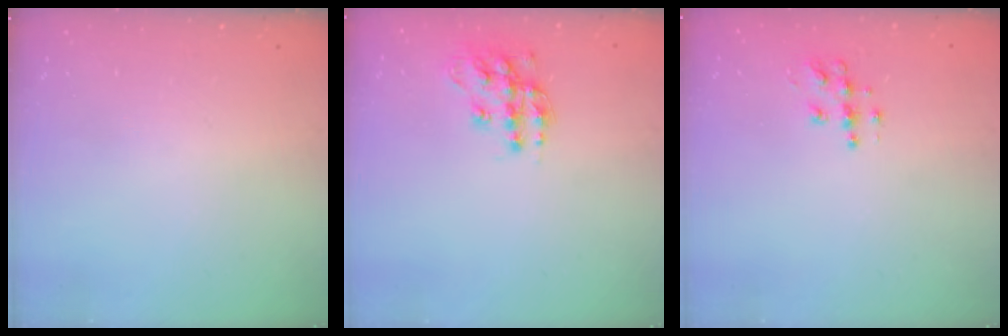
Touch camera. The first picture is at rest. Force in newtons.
{"total": 13.8, "press": 13.8, "slide": 0.8}
{"total": 7.5, "press": 7.5, "slide": 0.3}